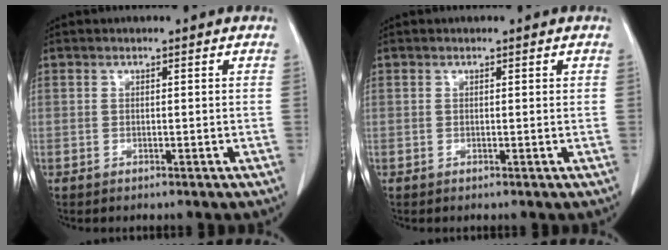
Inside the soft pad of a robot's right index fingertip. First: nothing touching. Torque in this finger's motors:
{"motor_torque": [-0.13, 0.07, -0.04, -0.01]}